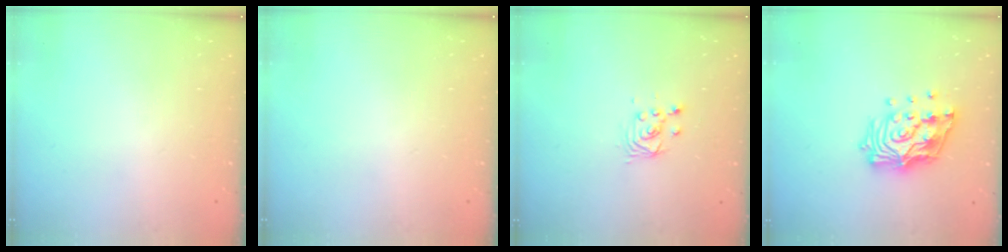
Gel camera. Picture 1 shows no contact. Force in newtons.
{"total": 0.0}
{"total": 2.9, "press": 2.9, "slide": 0.1}
{"total": 15.5, "press": 15.4, "slide": 1.8}